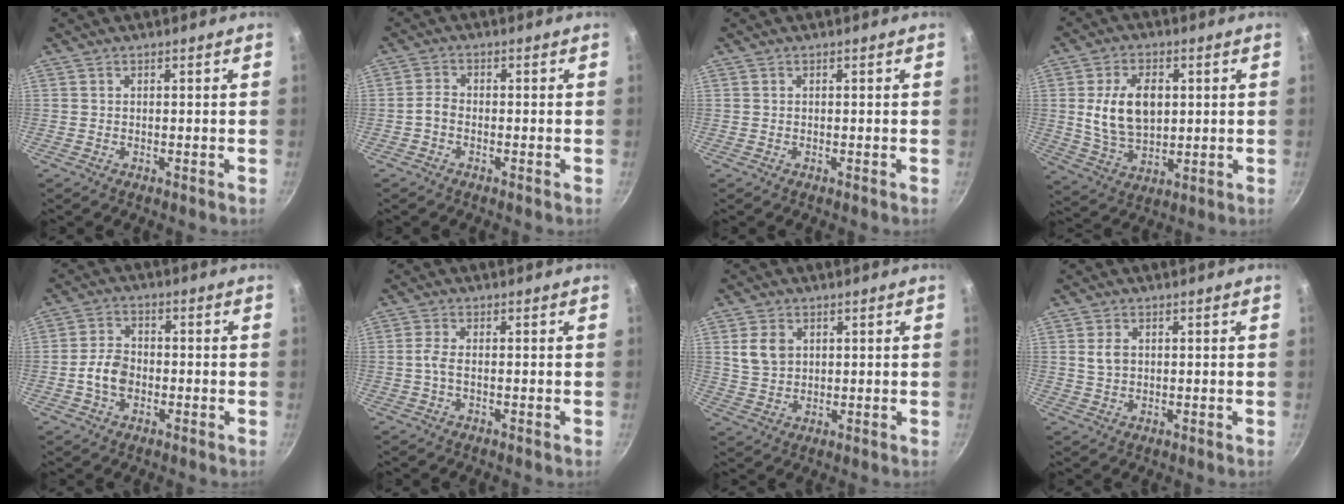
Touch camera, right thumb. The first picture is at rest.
{"total": 2.1, "force": [-1.1, 1.2, 1.3], "torque": [-0.030, 0.016, -0.029]}
{"total": 0.0}
{"total": 12.6, "force": [1.8, 8.0, 9.6], "torque": [-0.151, -0.008, 0.038]}
{"total": 5.9, "force": [-1.6, 4.3, 3.8], "torque": [-0.061, 0.023, -0.035]}
{"total": 2.3, "force": [-0.5, 0.8, 2.1], "torque": [-0.055, 0.006, -0.014]}
{"total": 5.8, "force": [1.8, 4.3, 3.4], "torque": [-0.051, -0.005, 0.038]}
{"total": 3.0, "force": [0.7, 2.1, 2.0], "torque": [-0.034, -0.001, 0.014]}